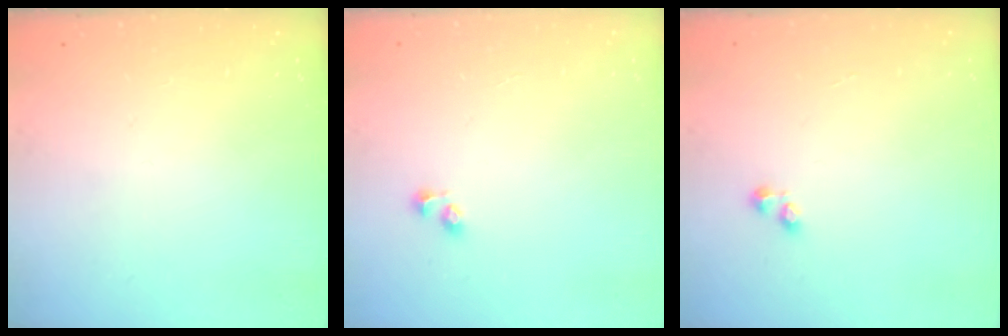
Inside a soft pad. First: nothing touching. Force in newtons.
{"total": 2.6, "press": 2.3, "slide": 1.2}
{"total": 1.6, "press": 1.5, "slide": 0.4}